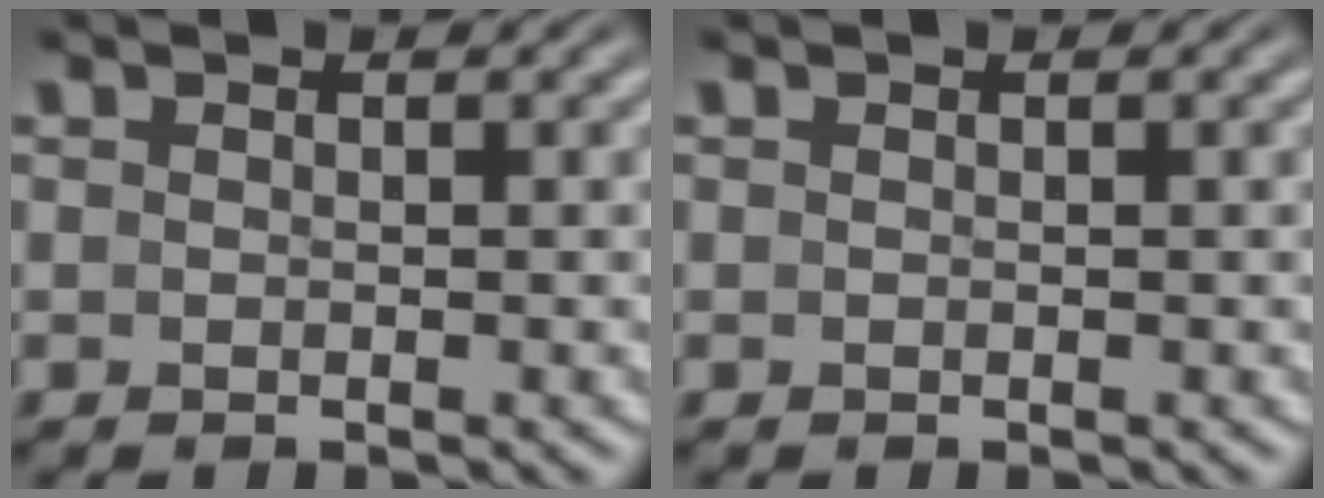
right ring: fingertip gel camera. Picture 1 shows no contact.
{"total": 0.0}